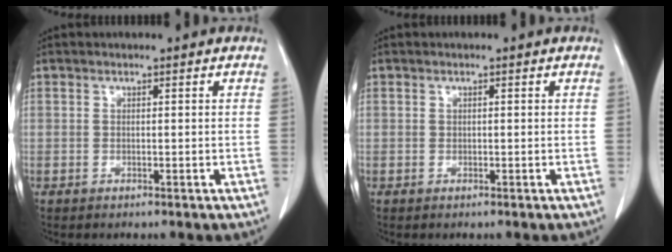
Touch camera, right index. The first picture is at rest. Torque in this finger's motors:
{"motor_torque": [0.09, -0.01, 0.00, 0.01]}